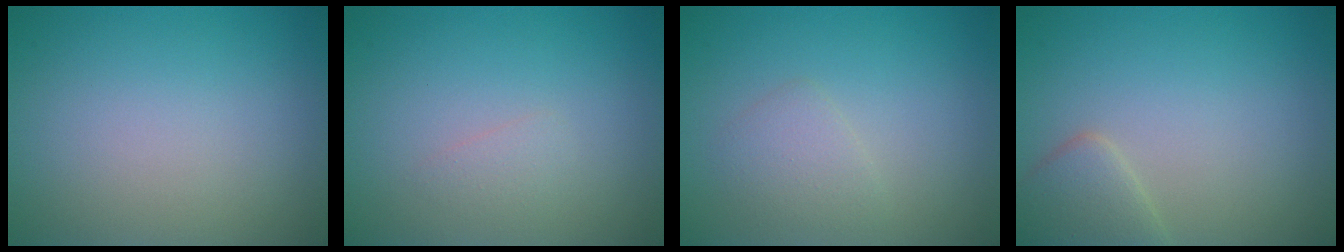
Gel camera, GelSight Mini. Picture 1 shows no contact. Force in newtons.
{"total": 0.9, "press": 0.9, "slide": 0.1}
{"total": 1.7, "press": 1.7, "slide": 0.2}
{"total": 2.6, "press": 2.6, "slide": 0.1}